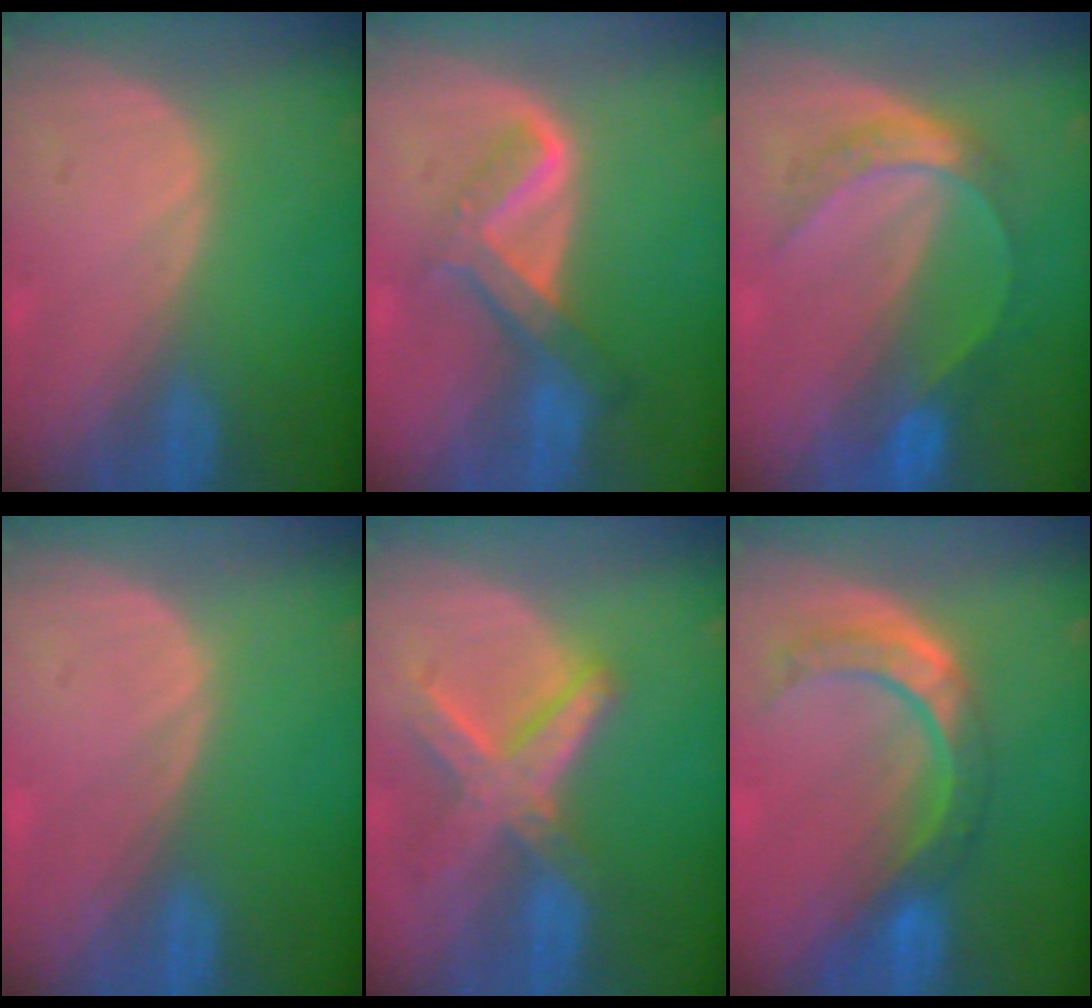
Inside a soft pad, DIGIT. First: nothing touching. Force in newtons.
{"total": 6.8, "press": 5.7, "slide": 3.7}
{"total": 5.4, "press": 5.4, "slide": 0.3}
{"total": 0.0}
{"total": 8.3, "press": 7.1, "slide": 4.3}
{"total": 8.5, "press": 7.2, "slide": 4.6}